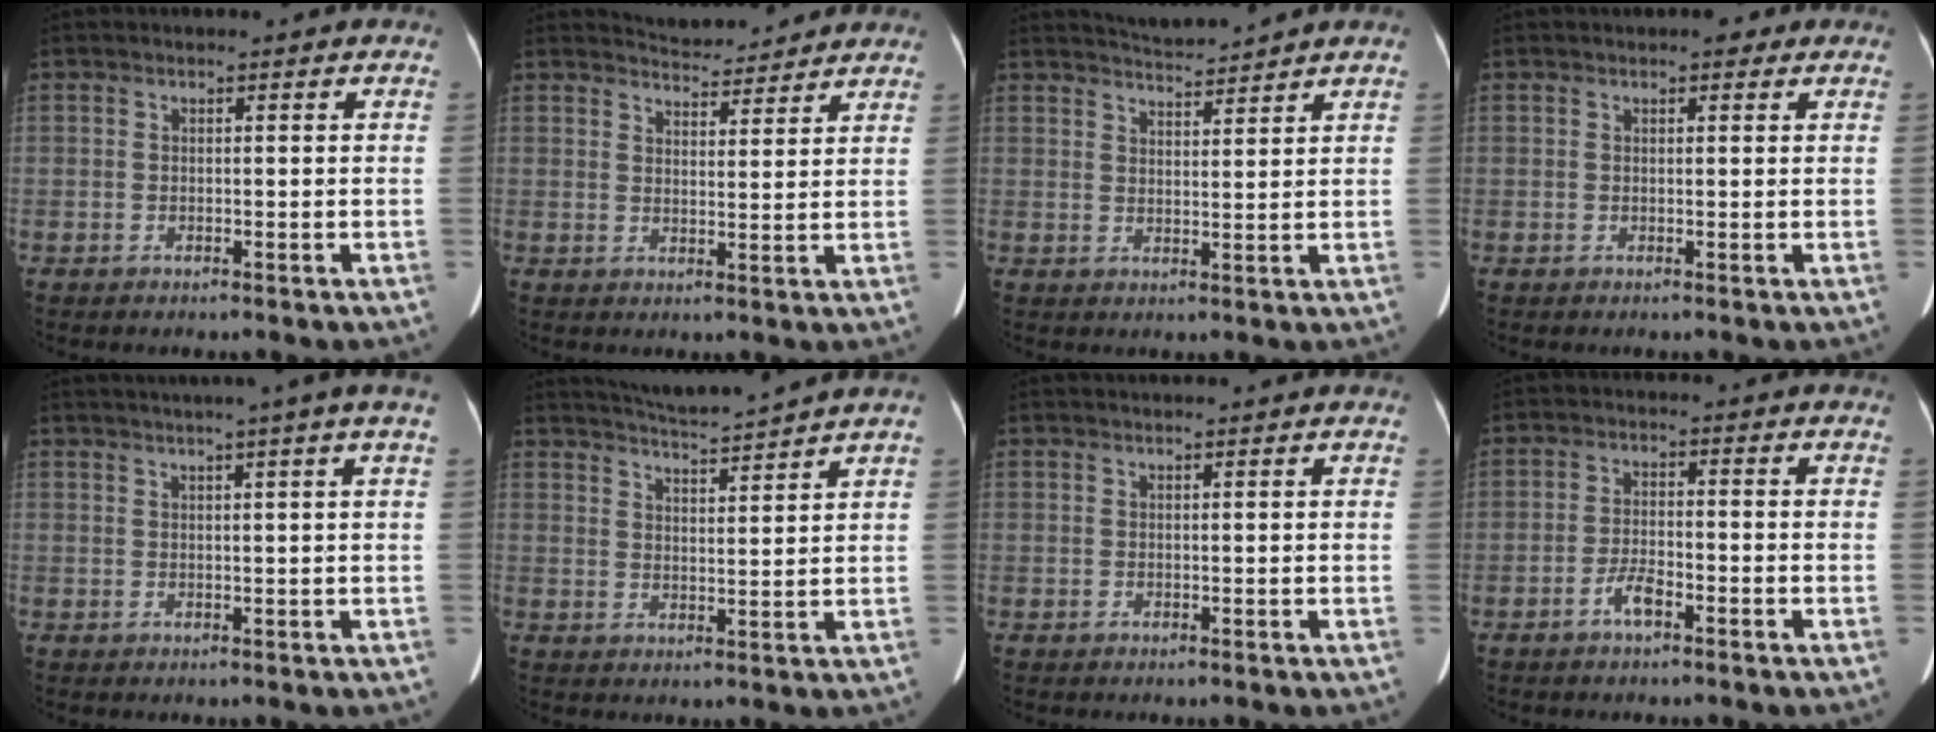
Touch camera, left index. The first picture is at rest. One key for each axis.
{"total": 6.6, "fx": 6.4, "fy": 1.1, "fz": 0.6, "tx": -0.012, "ty": 0.012, "tz": 0.085}
{"total": 4.0, "fx": 3.8, "fy": -1.1, "fz": 0.0, "tx": -0.006, "ty": -0.001, "tz": 0.070}
{"total": 1.7, "fx": 1.1, "fy": 1.0, "fz": 0.9, "tx": -0.008, "ty": 0.007, "tz": 0.010}
{"total": 6.3, "fx": 4.4, "fy": -1.8, "fz": 4.2, "tx": -0.052, "ty": 0.018, "tz": 0.055}
{"total": 7.2, "fx": 6.8, "fy": -1.5, "fz": 1.9, "tx": -0.042, "ty": -0.002, "tz": 0.115}
{"total": 1.1, "fx": 1.0, "fy": -0.3, "fz": 0.5, "tx": -0.012, "ty": 0.015, "tz": 0.026}
{"total": 3.2, "fx": -2.0, "fy": 0.8, "fz": 2.3, "tx": -0.047, "ty": 0.001, "tz": -0.039}